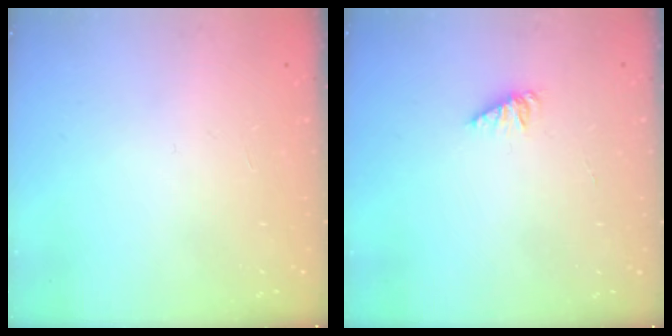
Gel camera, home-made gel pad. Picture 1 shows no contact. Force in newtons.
{"total": 1.4, "press": 1.4, "slide": 0.2}